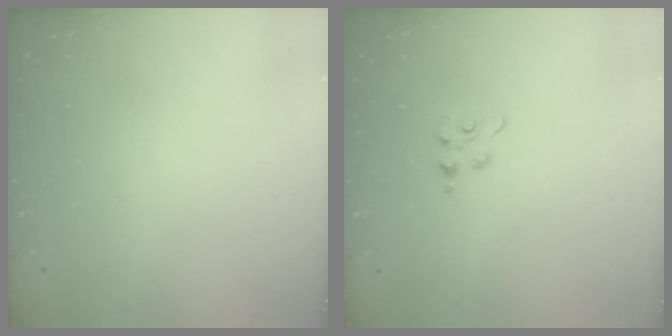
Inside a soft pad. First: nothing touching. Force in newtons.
{"total": 1.8, "press": 1.8, "slide": 0.3}